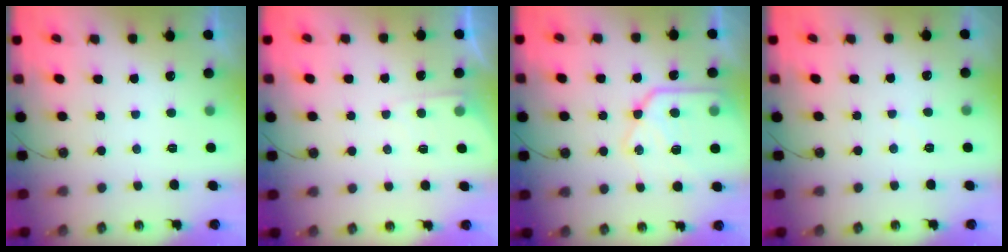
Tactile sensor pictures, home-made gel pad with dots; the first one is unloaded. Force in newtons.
{"total": 3.7, "press": 3.6, "slide": 0.5}
{"total": 17.3, "press": 17.2, "slide": 1.5}
{"total": 3.2, "press": 3.1, "slide": 0.5}